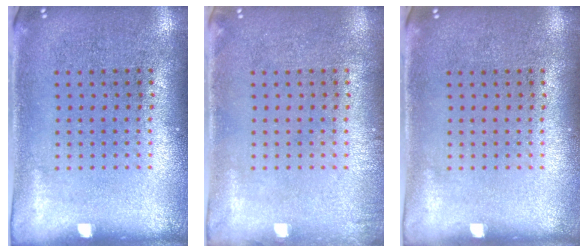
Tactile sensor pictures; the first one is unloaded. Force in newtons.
{"total": 0.6, "press": 0.6, "slide": 0.1}
{"total": 0.0}